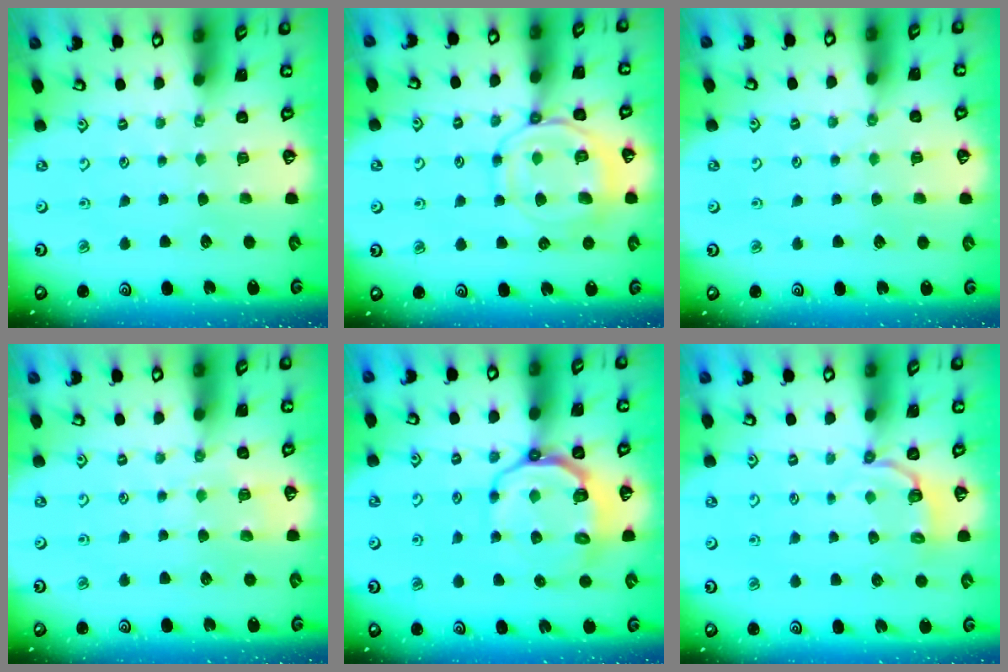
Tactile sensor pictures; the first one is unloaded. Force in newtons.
{"total": 11.3, "press": 11.3, "slide": 1.2}
{"total": 2.7, "press": 2.7, "slide": 0.5}
{"total": 6.3, "press": 6.3, "slide": 0.4}
{"total": 9.6, "press": 9.1, "slide": 3.1}
{"total": 3.1, "press": 1.5, "slide": 2.7}